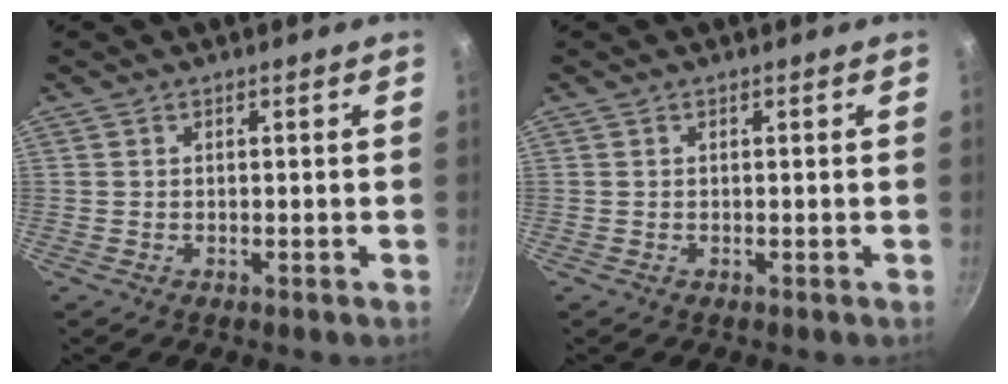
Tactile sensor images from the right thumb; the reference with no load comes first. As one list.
[{"total": 0.0}]